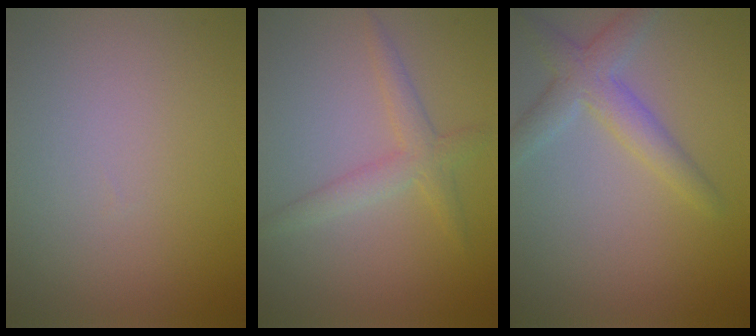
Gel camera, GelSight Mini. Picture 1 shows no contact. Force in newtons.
{"total": 2.5, "press": 2.5, "slide": 0.1}
{"total": 3.5, "press": 3.5, "slide": 0.2}